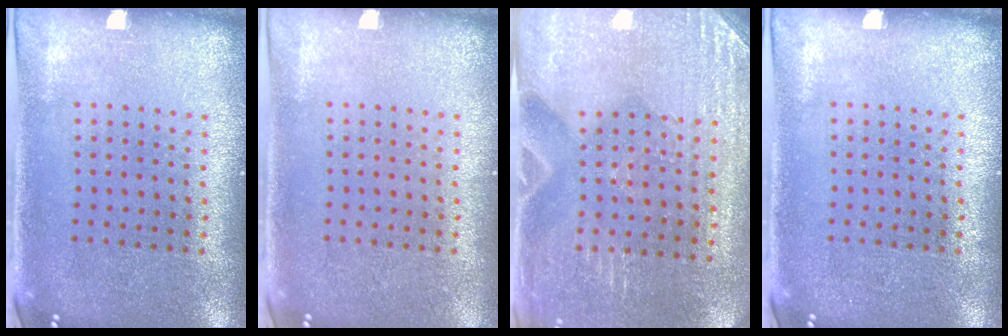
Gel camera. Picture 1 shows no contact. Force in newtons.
{"total": 0.0}
{"total": 2.9, "press": 2.8, "slide": 0.4}
{"total": 0.0}